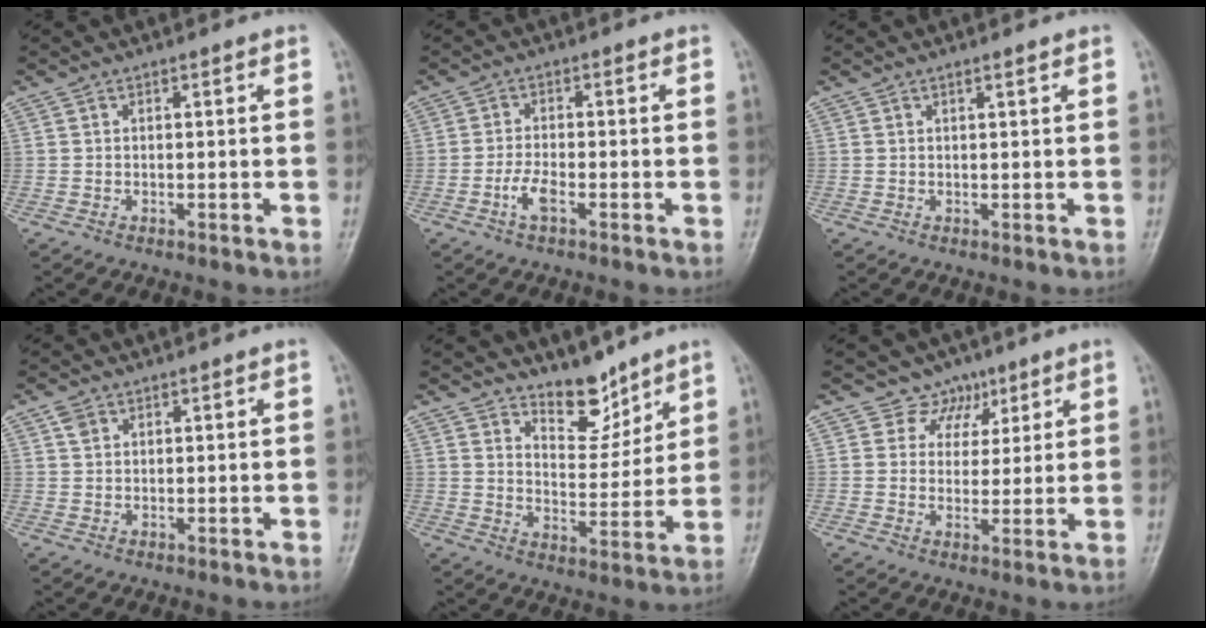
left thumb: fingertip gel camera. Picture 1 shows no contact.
{"total": 3.4, "force": [-1.6, 1.2, 2.7], "torque": [-0.059, 0.009, -0.033]}
{"total": 0.8, "force": [0.6, 0.0, 0.6], "torque": [-0.010, -0.002, 0.011]}
{"total": 1.7, "force": [0.9, 1.2, 0.8], "torque": [-0.010, 0.003, 0.015]}
{"total": 8.0, "force": [6.5, 3.5, 3.0], "torque": [-0.019, -0.058, 0.116]}
{"total": 5.0, "force": [3.2, 3.9, -0.1], "torque": [0.035, -0.017, 0.048]}